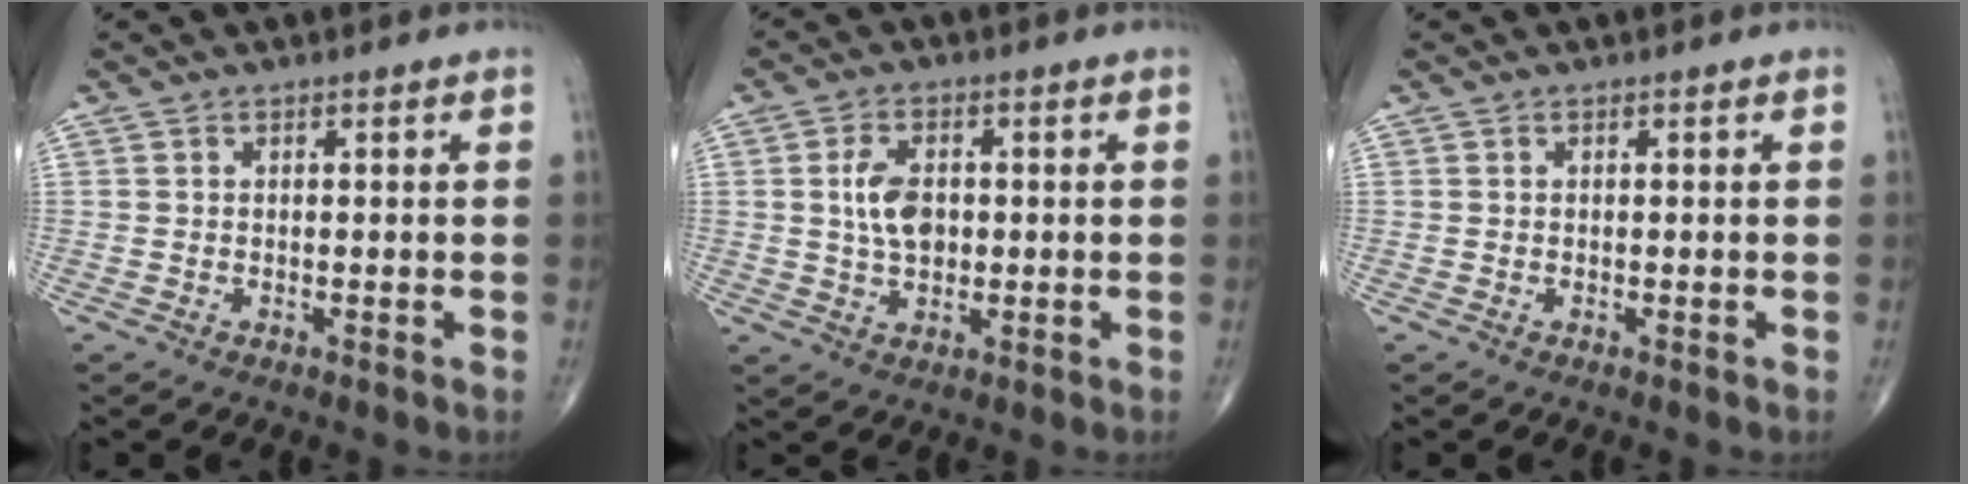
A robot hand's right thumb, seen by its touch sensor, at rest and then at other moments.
{"total": 6.7, "force": [0.6, 4.1, 5.2], "torque": [-0.091, 0.000, 0.012]}
{"total": 0.0}